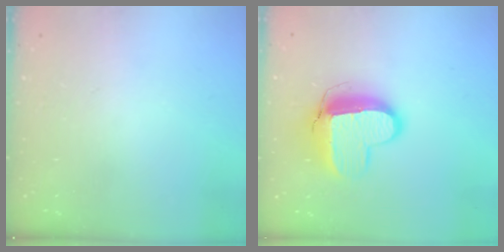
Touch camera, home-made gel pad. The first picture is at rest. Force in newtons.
{"total": 12.0, "press": 12.0, "slide": 0.7}